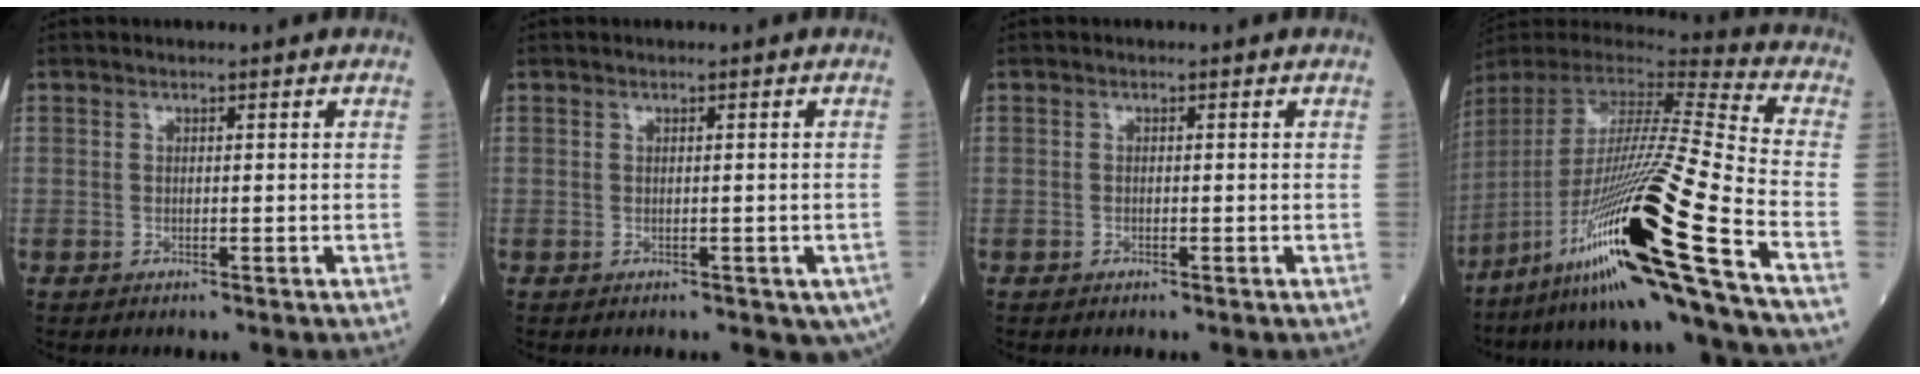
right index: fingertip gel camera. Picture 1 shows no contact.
{"total": 4.5, "force": [-1.3, 2.4, 3.6], "torque": [-0.057, -0.002, -0.014]}
{"total": 0.5, "force": [-0.3, 0.4, 0.2], "torque": [-0.011, 0.001, -0.006]}
{"total": 33.2, "force": [-16.6, 0.4, 28.8], "torque": [-0.531, -0.066, -0.305]}